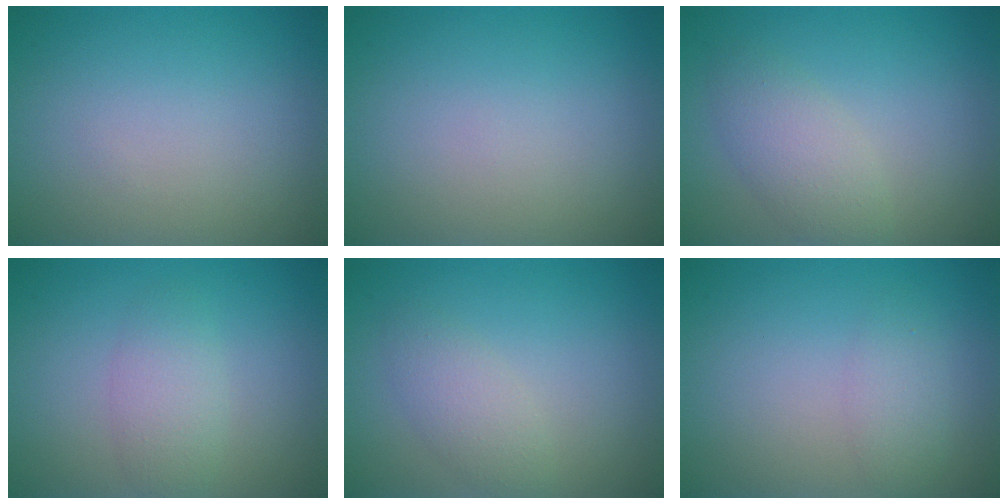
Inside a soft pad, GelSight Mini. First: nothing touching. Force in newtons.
{"total": 0.0}
{"total": 3.0, "press": 3.0, "slide": 0.2}
{"total": 2.4, "press": 2.4, "slide": 0.1}
{"total": 2.1, "press": 2.1, "slide": 0.0}
{"total": 1.7, "press": 1.7, "slide": 0.1}